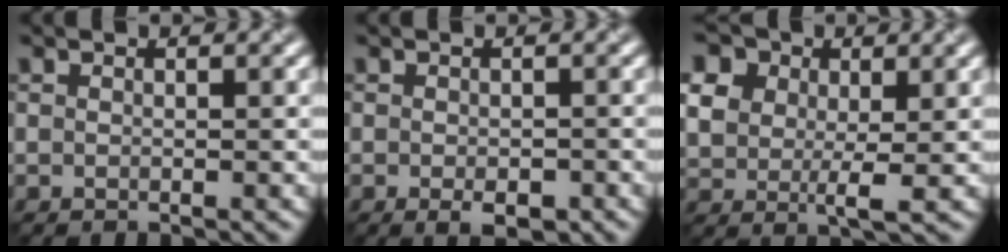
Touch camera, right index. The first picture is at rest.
{"total": 1.7, "force": [-1.1, 0.2, 1.2], "torque": [-0.025, 0.000, -0.004]}
{"total": 6.0, "force": [2.4, 4.2, 3.6], "torque": [-0.098, 0.010, 0.054]}